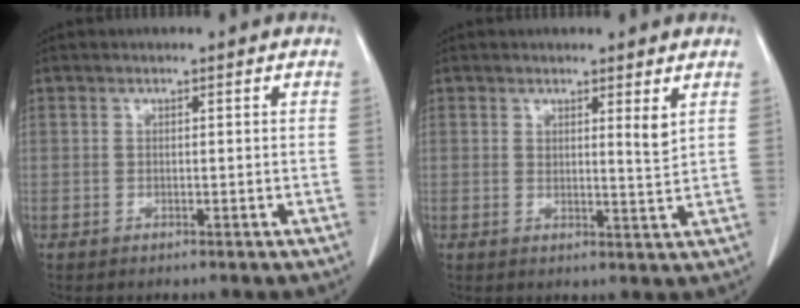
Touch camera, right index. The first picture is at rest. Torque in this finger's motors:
{"motor_torque": [-0.01, 0.13, 0.04, 0.03]}